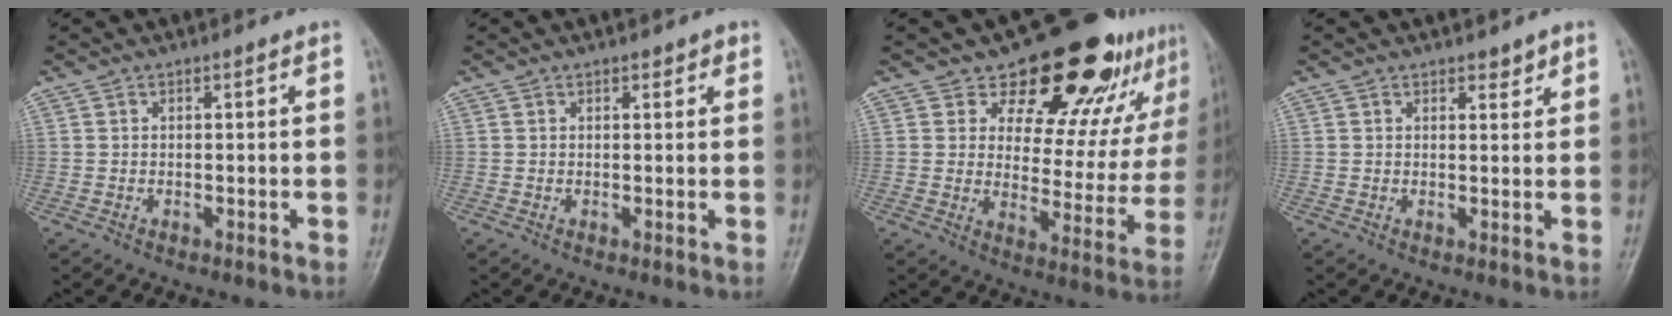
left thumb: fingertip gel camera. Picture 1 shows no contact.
{"total": 1.3, "force": [0.9, 0.8, 0.6], "torque": [0.005, -0.003, 0.007]}
{"total": 19.3, "force": [14.1, 9.4, 9.2], "torque": [-0.062, -0.094, 0.179]}
{"total": 1.9, "force": [1.4, 1.0, 0.8], "torque": [0.003, -0.008, 0.018]}